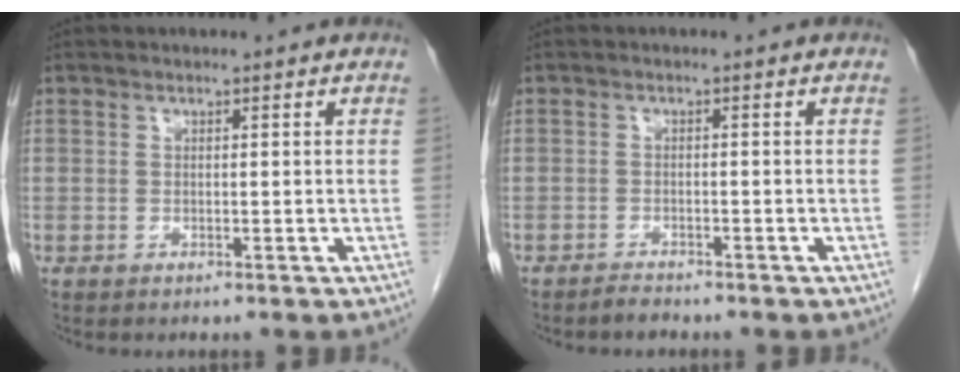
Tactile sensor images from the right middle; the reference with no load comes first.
{"total": 1.3, "force": [-1.3, 0.2, 0.2], "torque": [-0.004, -0.002, -0.020]}